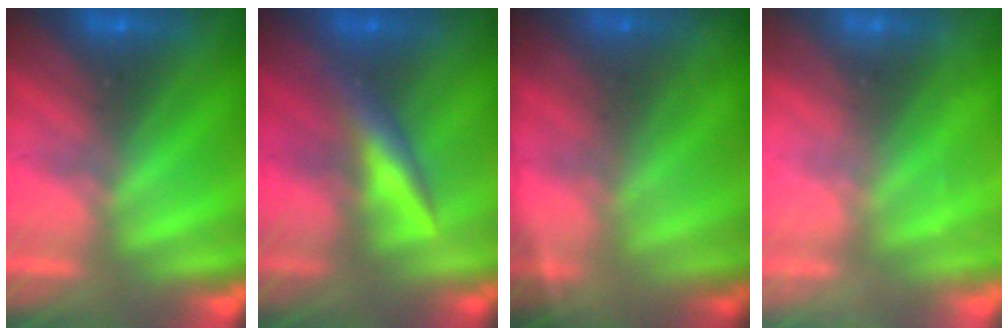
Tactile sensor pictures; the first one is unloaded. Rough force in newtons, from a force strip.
{"total": 2.4}
{"total": 5.7}
{"total": 2.2}